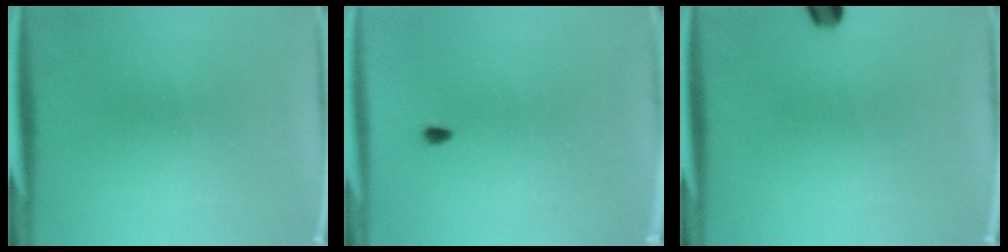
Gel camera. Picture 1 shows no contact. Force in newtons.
{"total": 0.6}
{"total": 4.5}